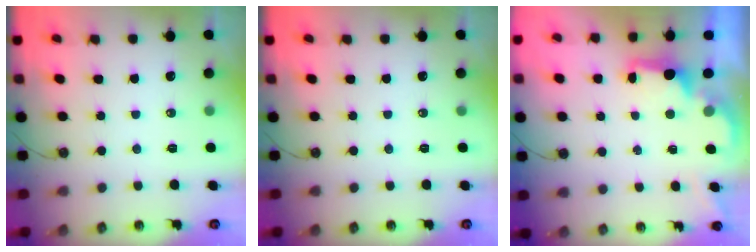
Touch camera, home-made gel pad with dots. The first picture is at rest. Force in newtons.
{"total": 0.0}
{"total": 2.0, "press": 1.9, "slide": 0.8}